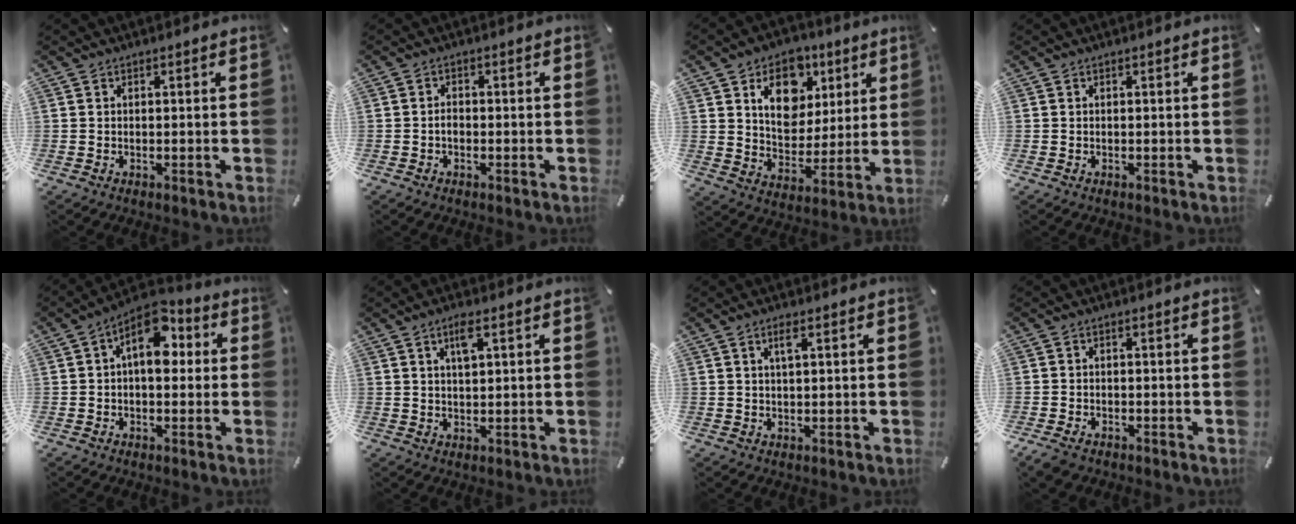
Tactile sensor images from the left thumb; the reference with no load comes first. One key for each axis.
{"total": 1.7, "fx": -0.5, "fy": 1.1, "fz": 1.2, "tx": -0.025, "ty": 0.004, "tz": -0.012}
{"total": 13.8, "fx": 6.1, "fy": 10.6, "fz": 6.5, "tx": -0.094, "ty": -0.023, "tz": 0.110}
{"total": 0.0}
{"total": 9.9, "fx": 2.8, "fy": 5.7, "fz": 7.5, "tx": -0.104, "ty": -0.015, "tz": 0.048}
{"total": 4.3, "fx": 1.9, "fy": 1.3, "fz": 3.6, "tx": -0.077, "ty": 0.006, "tz": 0.032}
{"total": 2.7, "fx": 1.1, "fy": 0.6, "fz": 2.4, "tx": -0.050, "ty": 0.006, "tz": 0.017}
{"total": 2.4, "fx": -1.8, "fy": 1.1, "fz": 1.0, "tx": -0.031, "ty": 0.003, "tz": -0.039}